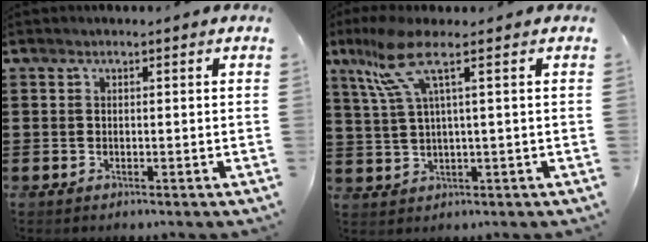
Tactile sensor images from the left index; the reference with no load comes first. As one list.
[{"total": 7.2, "force": [3.2, 0.5, 6.4], "torque": [-0.155, -0.005, 0.050]}]